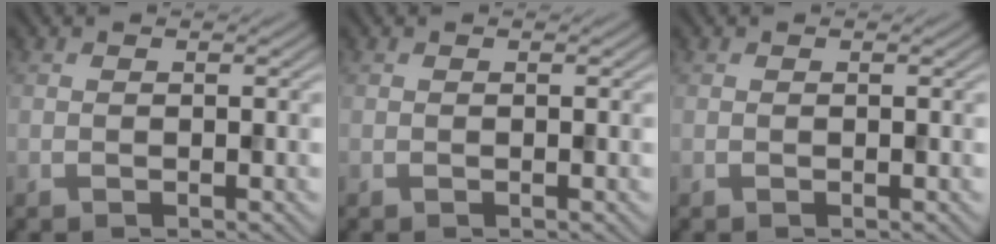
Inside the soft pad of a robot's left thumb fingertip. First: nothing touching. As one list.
[{"total": 0.0}, {"total": 0.0}]